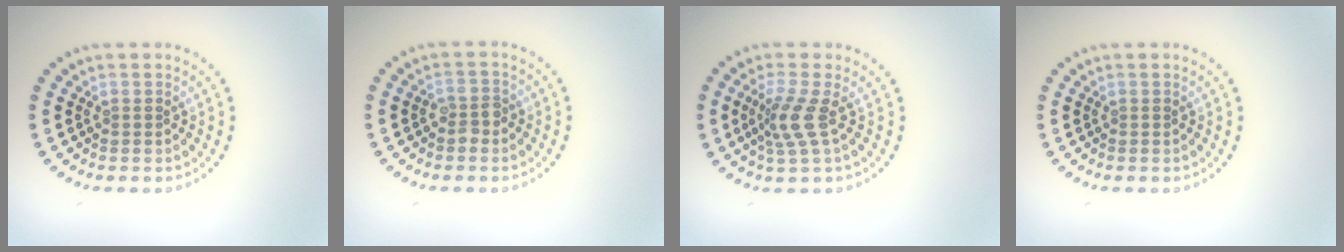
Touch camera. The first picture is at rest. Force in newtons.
{"total": 1.7, "press": 1.7, "slide": 0.4}
{"total": 2.8, "press": 2.1, "slide": 1.9}
{"total": 0.0}